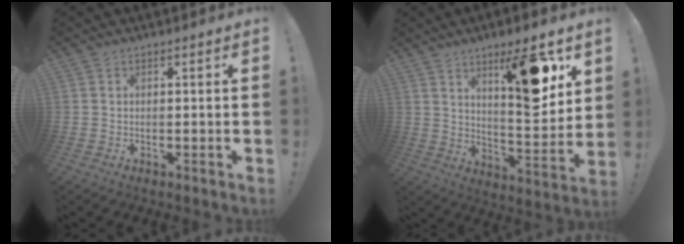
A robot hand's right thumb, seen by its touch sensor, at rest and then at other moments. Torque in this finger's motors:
{"motor_torque": [0.01, 1.83, 0.71, 0.72, 0.32]}